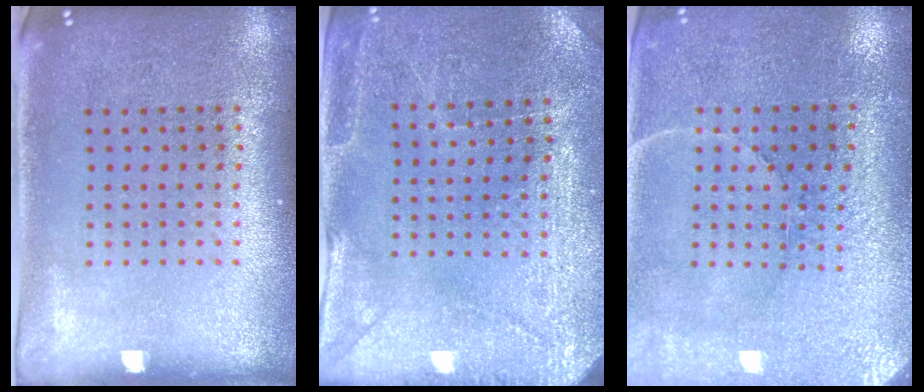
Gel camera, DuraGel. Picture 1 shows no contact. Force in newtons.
{"total": 2.8, "press": 2.8, "slide": 0.4}
{"total": 3.1, "press": 3.1, "slide": 0.6}